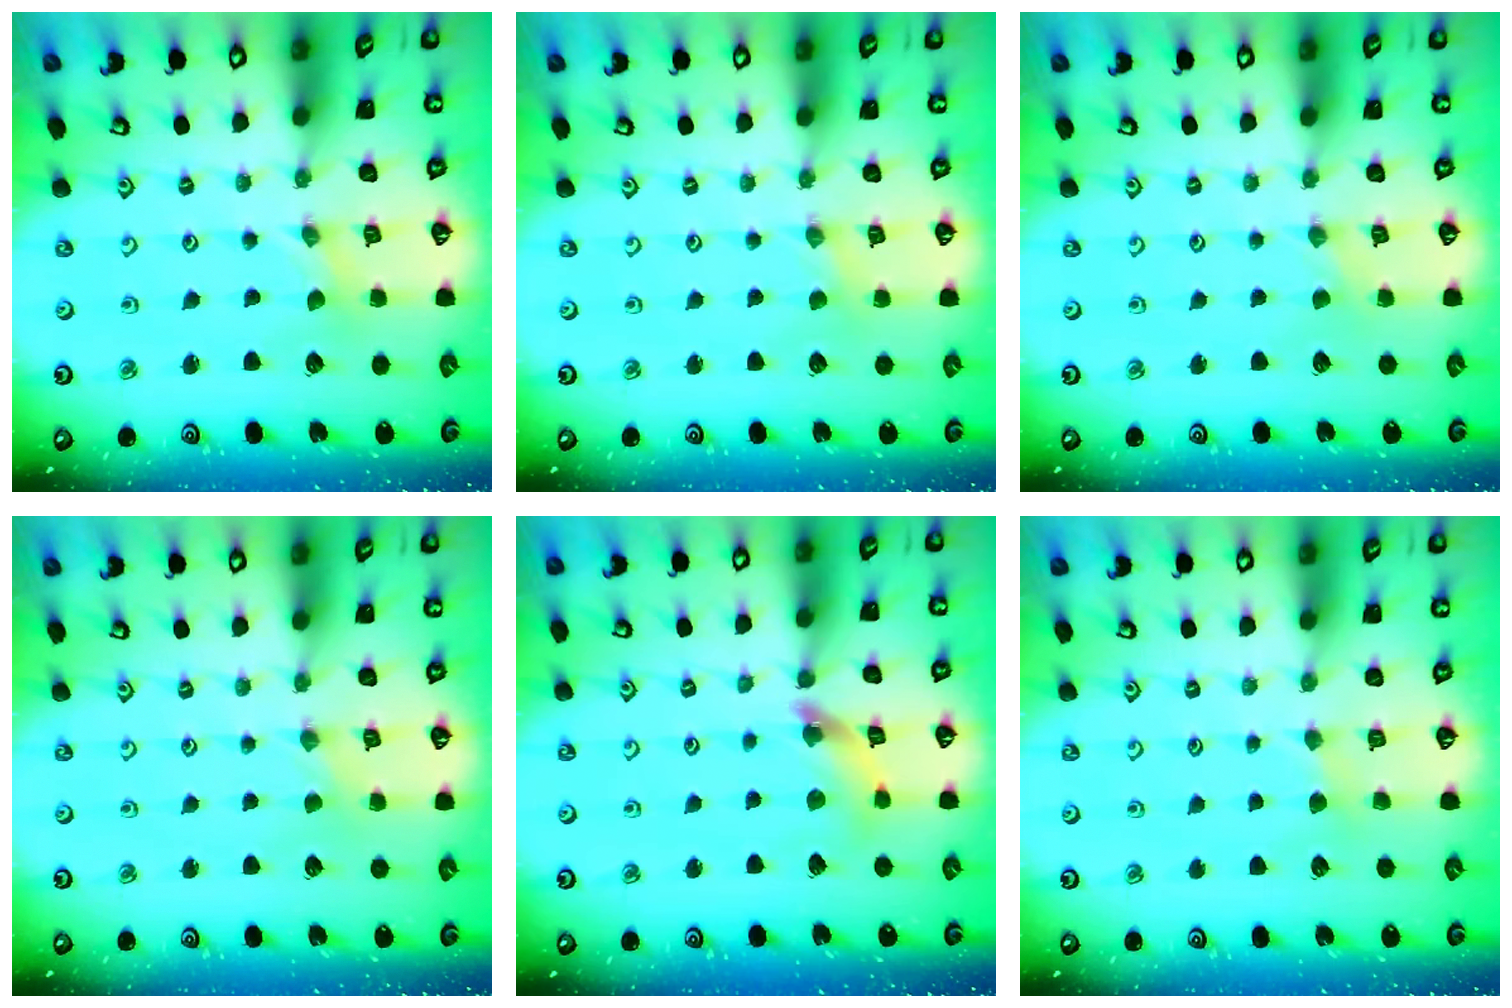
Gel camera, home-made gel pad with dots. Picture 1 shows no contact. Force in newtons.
{"total": 0.6, "press": 0.6, "slide": 0.1}
{"total": 0.0}
{"total": 0.0}
{"total": 9.1, "press": 9.1, "slide": 0.8}
{"total": 2.5, "press": 2.4, "slide": 0.4}